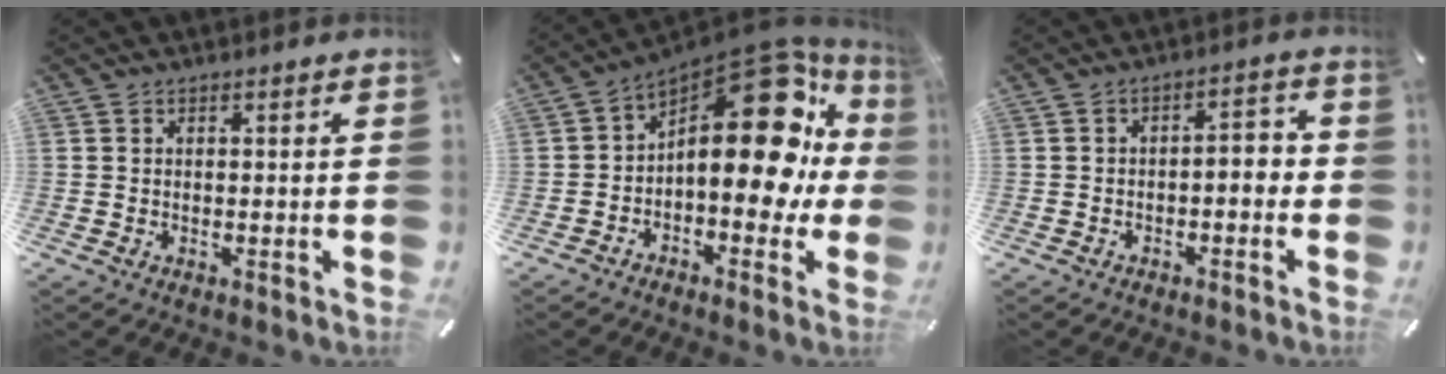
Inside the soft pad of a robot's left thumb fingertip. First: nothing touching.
{"total": 21.8, "force": [5.6, 11.0, 18.0], "torque": [-0.264, -0.056, 0.092]}
{"total": 3.8, "force": [-2.3, 1.7, 2.5], "torque": [-0.043, 0.018, -0.047]}